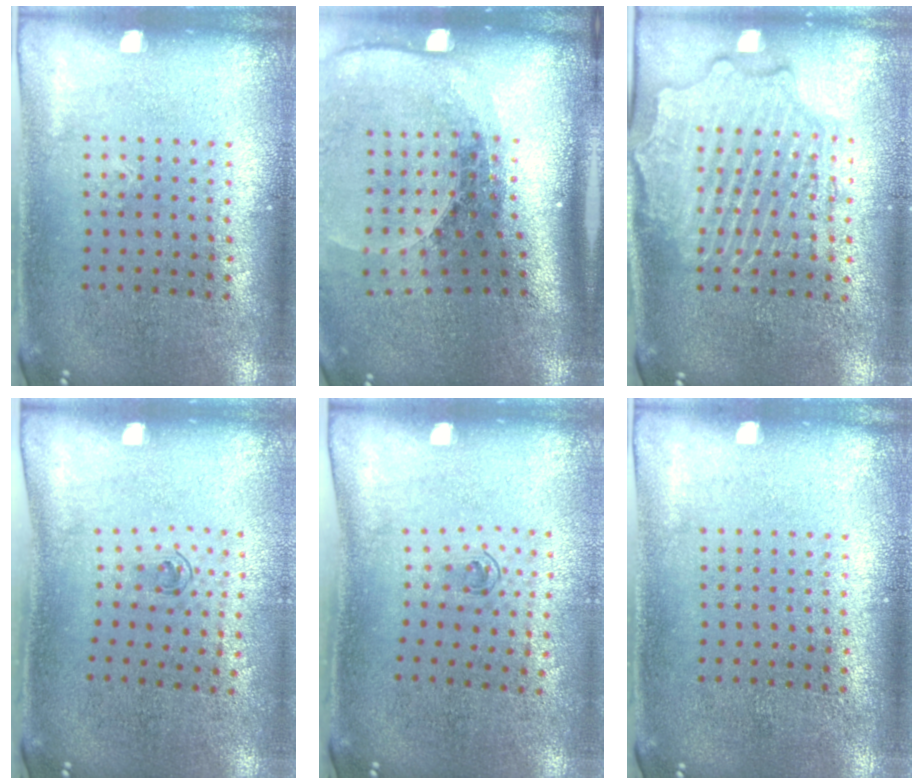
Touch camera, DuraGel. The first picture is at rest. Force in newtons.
{"total": 2.6, "press": 1.9, "slide": 1.8}
{"total": 2.2, "press": 2.2, "slide": 0.2}
{"total": 0.6, "press": 0.4, "slide": 0.5}
{"total": 0.6, "press": 0.4, "slide": 0.5}
{"total": 0.0}